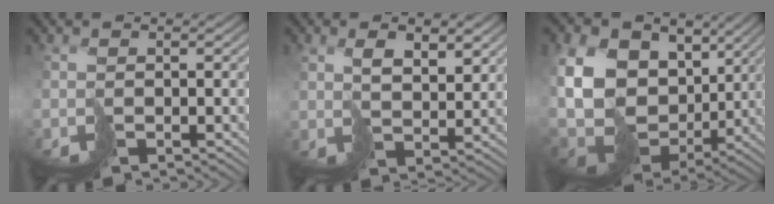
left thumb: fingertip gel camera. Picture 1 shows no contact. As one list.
[{"total": 4.9, "force": [2.9, 2.1, 3.3], "torque": [-0.059, -0.004, 0.059]}, {"total": 17.0, "force": [3.2, 13.1, 10.4], "torque": [-0.249, -0.010, 0.080]}]